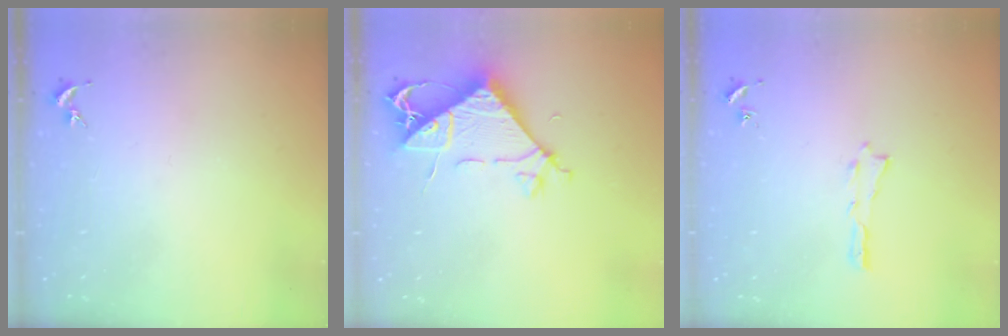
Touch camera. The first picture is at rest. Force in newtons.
{"total": 7.6, "press": 7.5, "slide": 1.2}
{"total": 0.0}